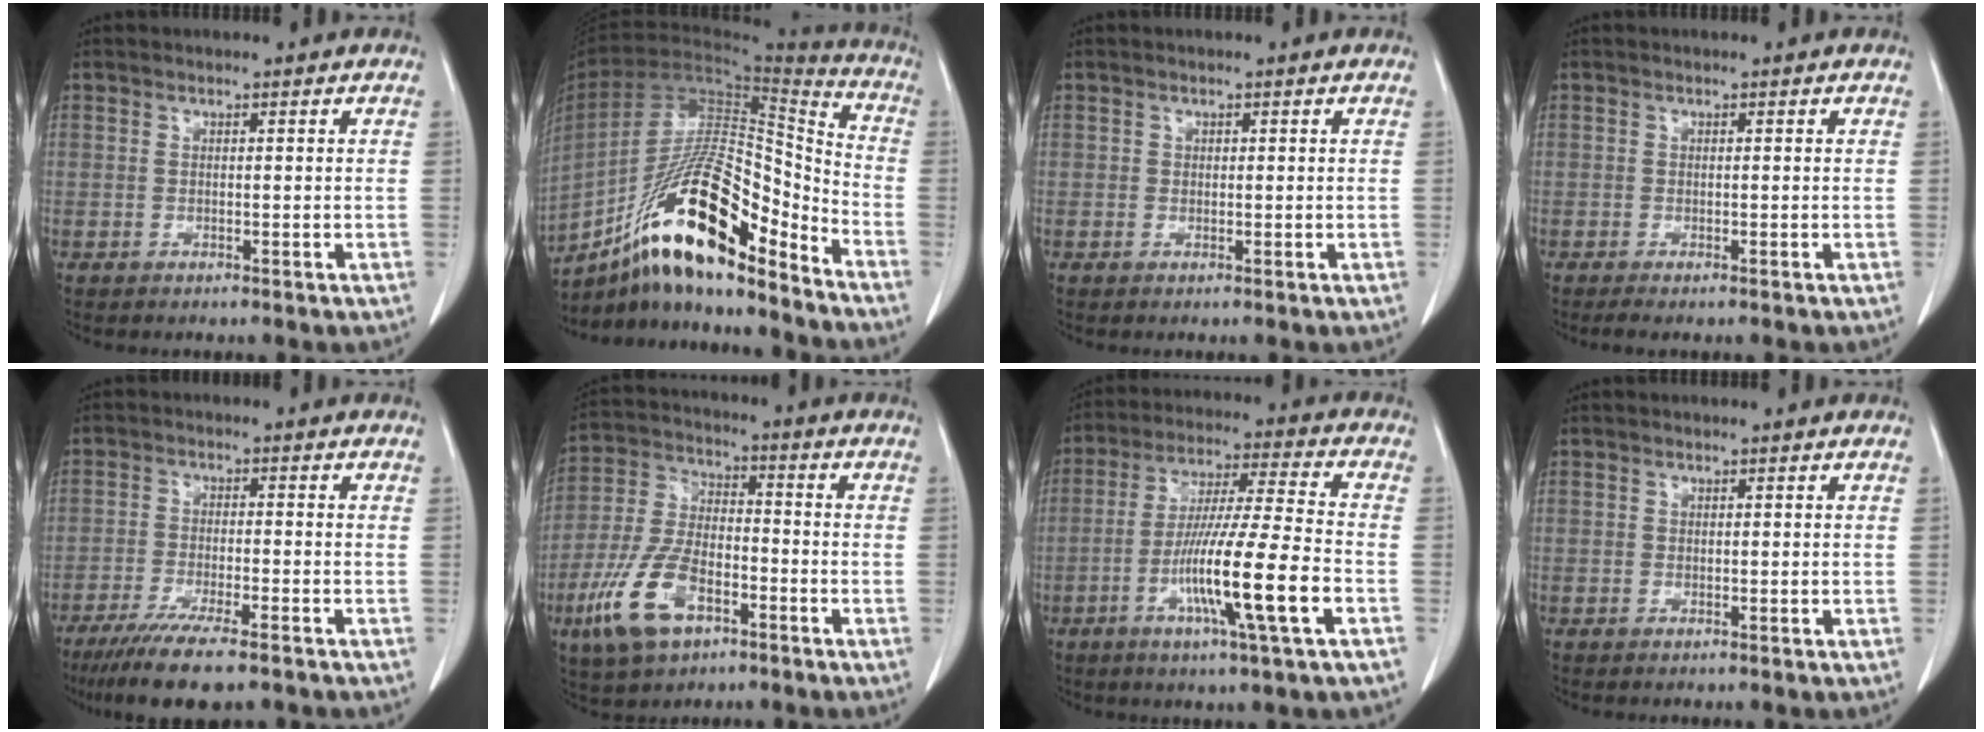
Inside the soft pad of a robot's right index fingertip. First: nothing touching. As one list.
[{"total": 21.2, "force": [-13.4, 4.9, 15.6], "torque": [-0.284, 0.008, -0.231]}, {"total": 0.0}, {"total": 1.3, "force": [-0.9, -0.2, 0.8], "torque": [-0.018, -0.005, -0.018]}, {"total": 10.1, "force": [-7.7, 0.6, 6.5], "torque": [-0.104, -0.024, -0.121]}, {"total": 12.5, "force": [-6.1, 6.2, 9.0], "torque": [-0.203, 0.003, -0.111]}, {"total": 14.8, "force": [-5.0, -0.6, 13.9], "torque": [-0.258, -0.011, -0.091]}, {"total": 0.0}]